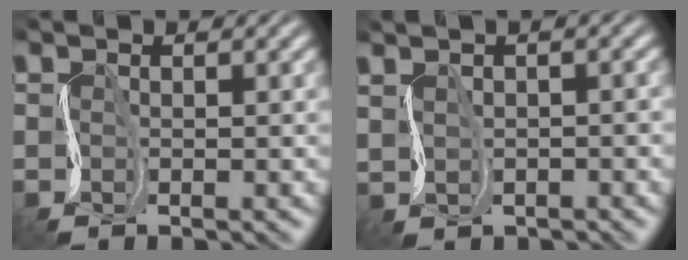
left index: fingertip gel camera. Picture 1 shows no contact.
{"total": 0.8, "force": [-0.3, -0.7, -0.4], "torque": [-0.002, -0.011, 0.003]}